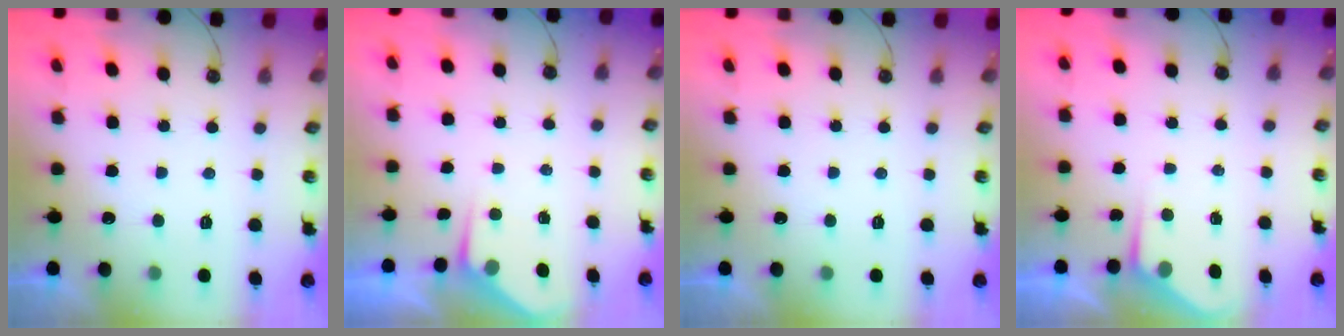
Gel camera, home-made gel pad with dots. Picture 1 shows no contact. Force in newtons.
{"total": 2.9, "press": 2.9, "slide": 0.5}
{"total": 0.0}
{"total": 2.3, "press": 2.3, "slide": 0.3}